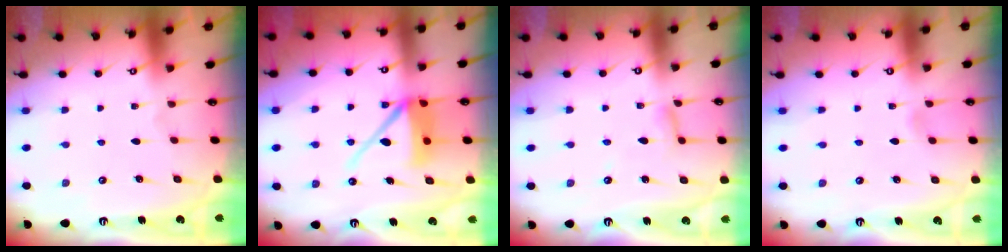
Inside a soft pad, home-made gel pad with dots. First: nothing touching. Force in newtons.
{"total": 11.6, "press": 11.5, "slide": 1.8}
{"total": 5.5, "press": 5.5, "slide": 0.3}
{"total": 2.0, "press": 2.0, "slide": 0.3}